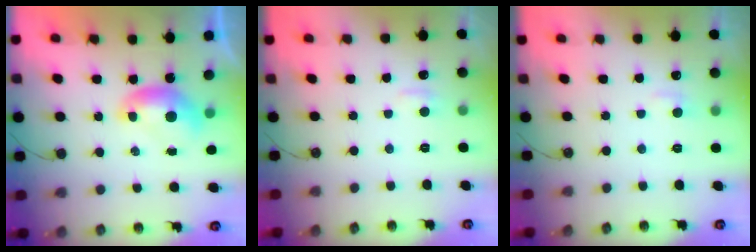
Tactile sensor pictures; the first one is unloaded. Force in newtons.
{"total": 1.4, "press": 1.3, "slide": 0.7}
{"total": 1.4, "press": 1.3, "slide": 0.6}